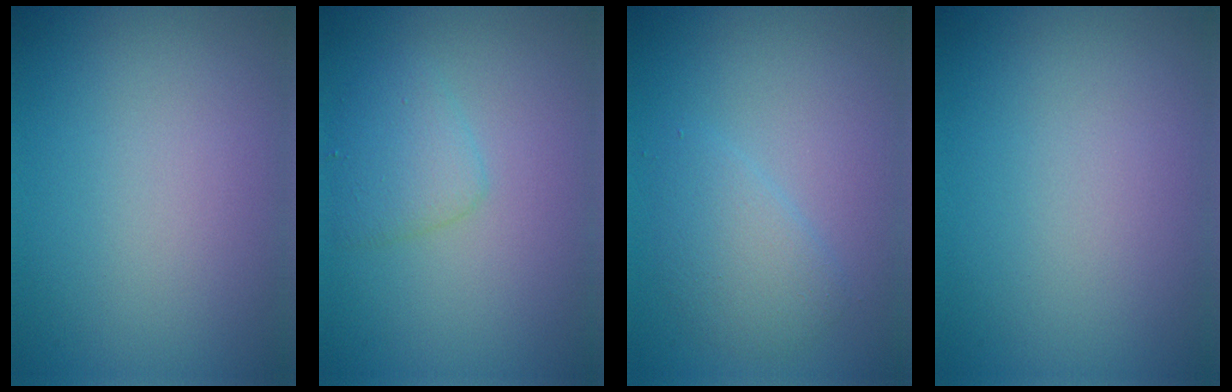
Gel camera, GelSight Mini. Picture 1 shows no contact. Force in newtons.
{"total": 2.2, "press": 2.2, "slide": 0.1}
{"total": 2.6, "press": 2.6, "slide": 0.3}
{"total": 0.0}